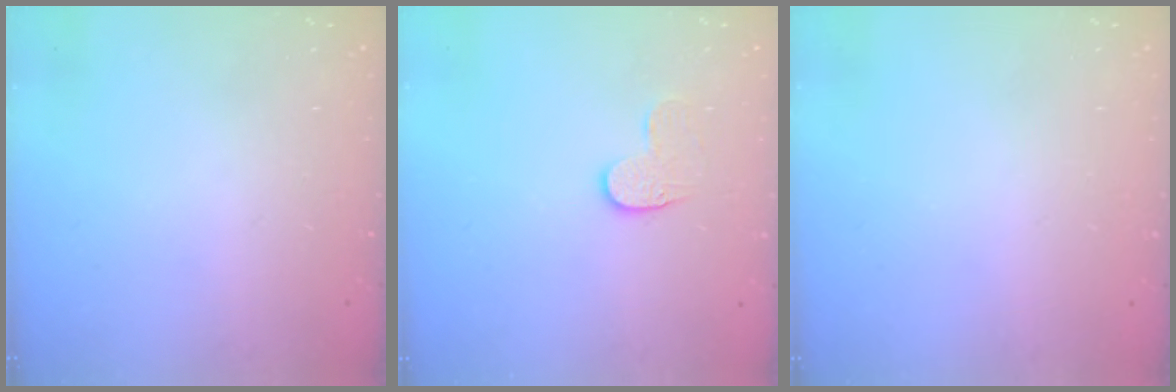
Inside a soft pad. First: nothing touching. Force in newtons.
{"total": 7.0, "press": 6.9, "slide": 0.6}
{"total": 0.6, "press": 0.6, "slide": 0.2}